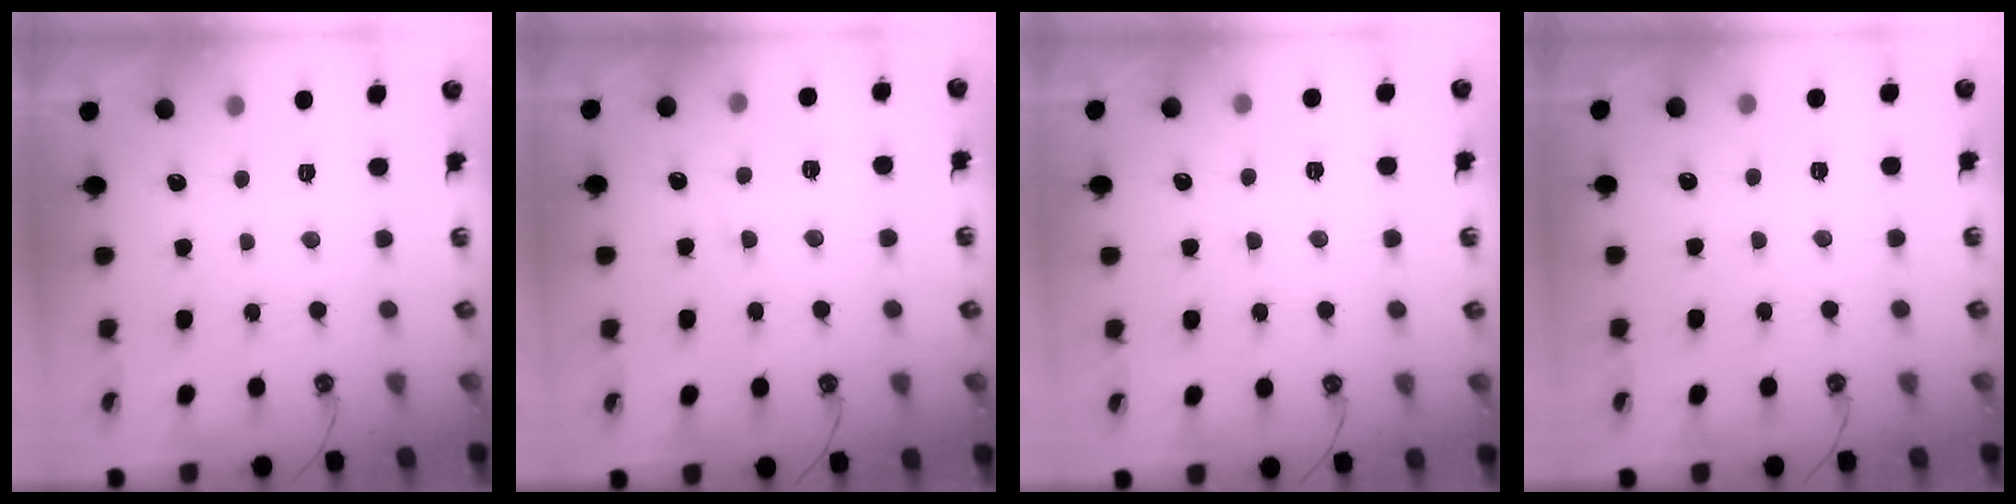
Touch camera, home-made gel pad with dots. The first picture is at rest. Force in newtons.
{"total": 2.1, "press": 2.0, "slide": 0.8}
{"total": 1.9, "press": 1.8, "slide": 0.6}
{"total": 0.5, "press": 0.5, "slide": 0.2}